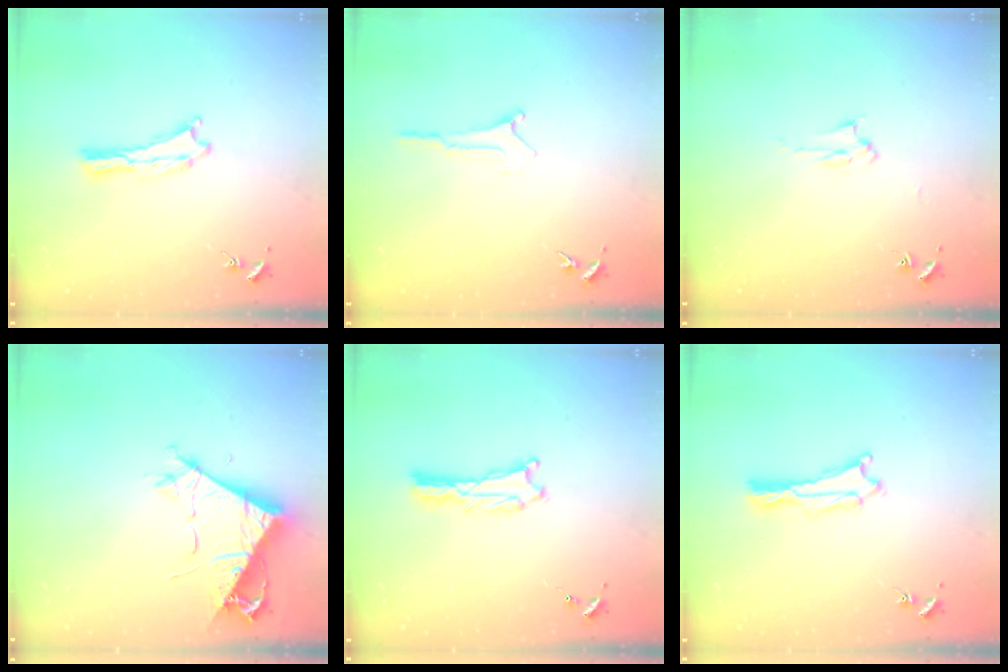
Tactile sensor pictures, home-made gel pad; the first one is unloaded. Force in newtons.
{"total": 0.0}
{"total": 2.8, "press": 2.8, "slide": 0.4}
{"total": 7.1, "press": 7.0, "slide": 0.8}
{"total": 0.6, "press": 0.6, "slide": 0.1}
{"total": 1.0, "press": 1.0, "slide": 0.1}